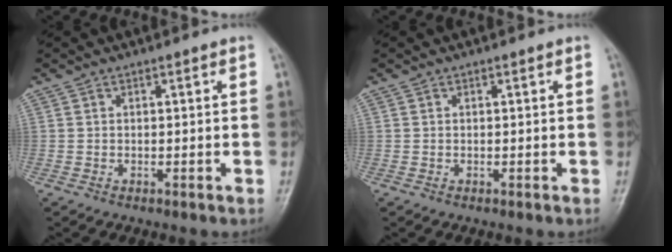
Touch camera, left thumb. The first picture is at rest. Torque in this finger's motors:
{"motor_torque": [-0.09, -0.01, -0.03, 0.01, 0.00]}